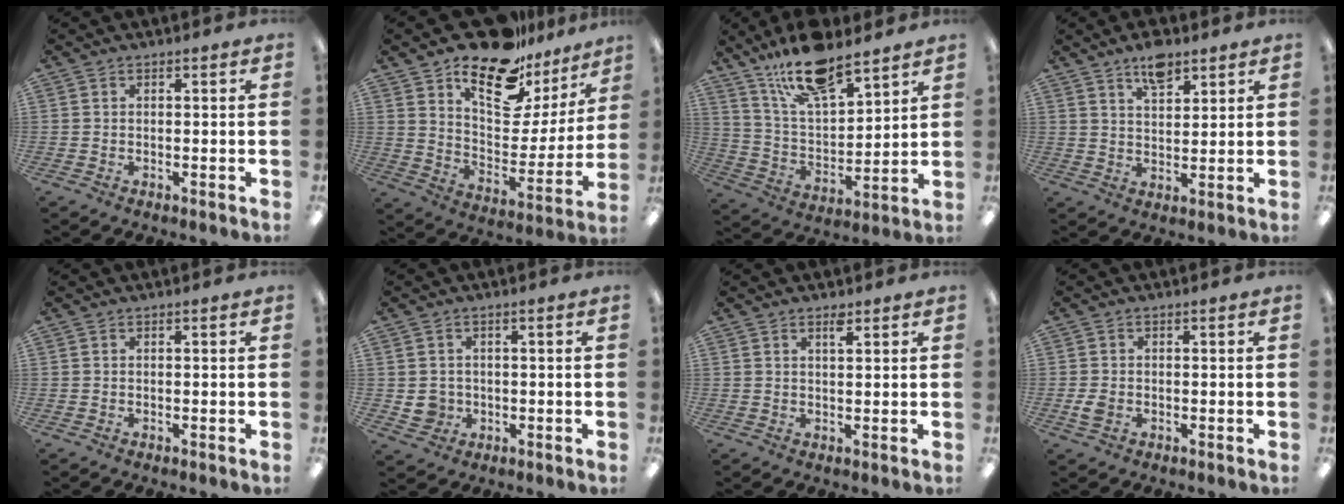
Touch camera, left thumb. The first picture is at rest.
{"total": 18.9, "force": [14.2, 8.6, 8.9], "torque": [-0.145, -0.106, 0.247]}
{"total": 16.3, "force": [12.8, 5.5, 8.4], "torque": [-0.159, -0.065, 0.226]}
{"total": 7.1, "force": [5.2, 2.9, 3.8], "torque": [-0.054, -0.028, 0.089]}
{"total": 0.0}
{"total": 3.5, "force": [-0.1, 3.5, 0.7], "torque": [-0.008, 0.003, 0.000]}
{"total": 2.4, "force": [1.8, 0.7, 1.5], "torque": [-0.026, -0.003, 0.030]}
{"total": 2.7, "force": [-0.7, 1.9, 1.8], "torque": [-0.043, -0.002, -0.014]}